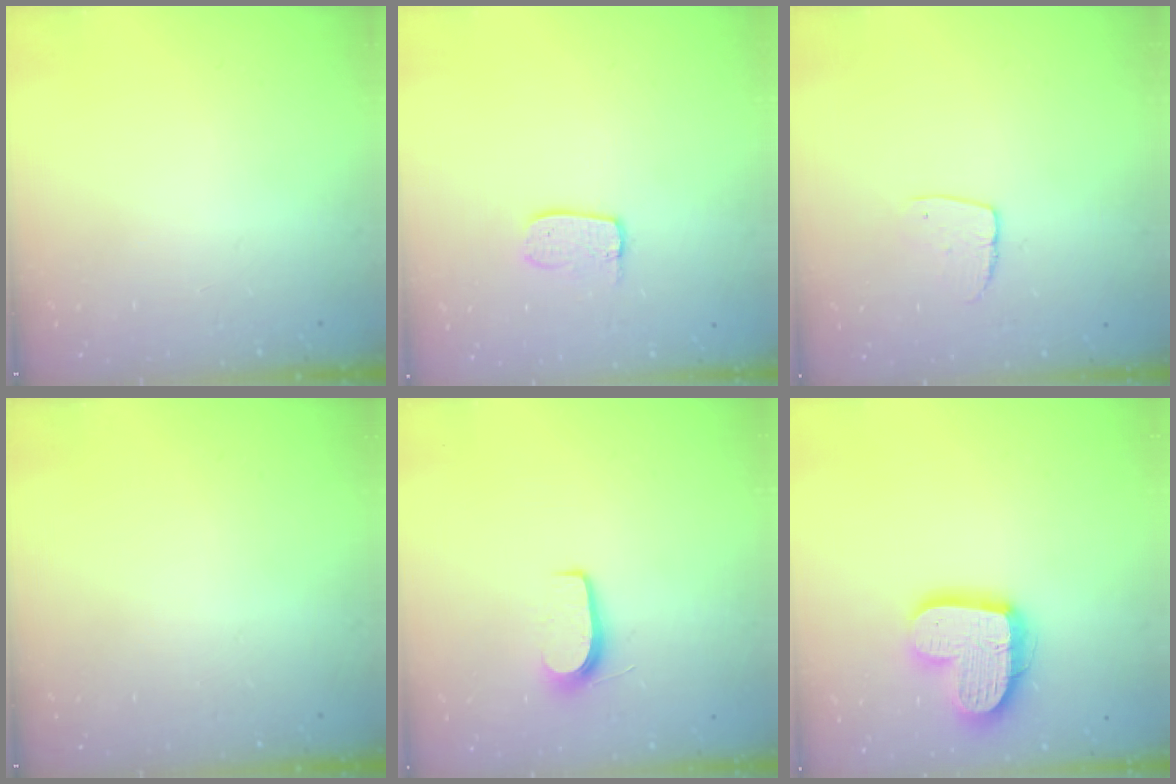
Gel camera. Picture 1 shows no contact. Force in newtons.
{"total": 5.5, "press": 5.5, "slide": 0.4}
{"total": 6.0, "press": 6.0, "slide": 0.3}
{"total": 0.0}
{"total": 6.1, "press": 6.1, "slide": 0.6}
{"total": 16.2, "press": 16.2, "slide": 1.1}